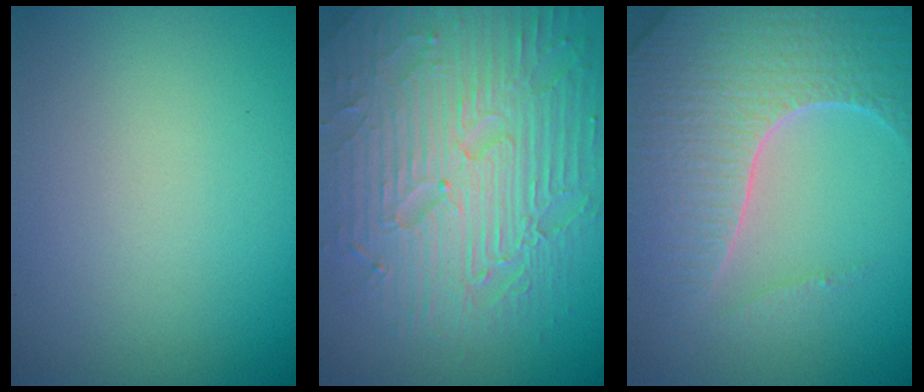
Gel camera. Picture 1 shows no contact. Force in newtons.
{"total": 9.1, "press": 6.3, "slide": 6.5}
{"total": 7.0, "press": 6.8, "slide": 1.7}